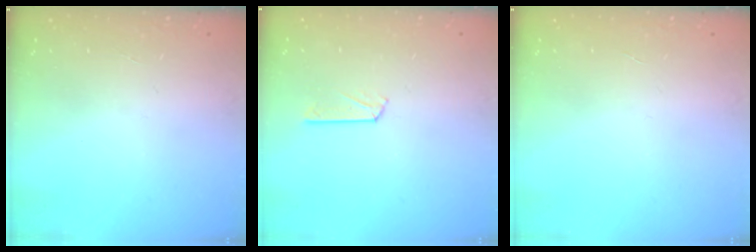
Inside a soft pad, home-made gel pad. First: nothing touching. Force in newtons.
{"total": 3.1, "press": 3.1, "slide": 0.3}
{"total": 0.0}